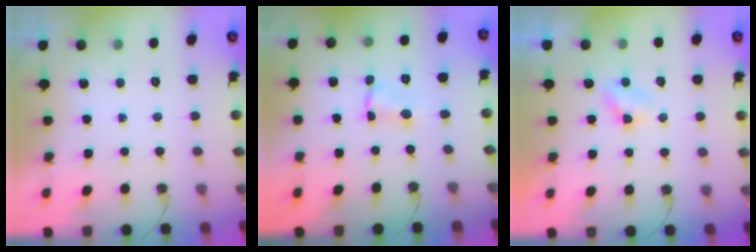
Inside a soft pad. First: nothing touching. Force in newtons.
{"total": 1.9, "press": 1.9, "slide": 0.0}
{"total": 3.1, "press": 3.1, "slide": 0.4}